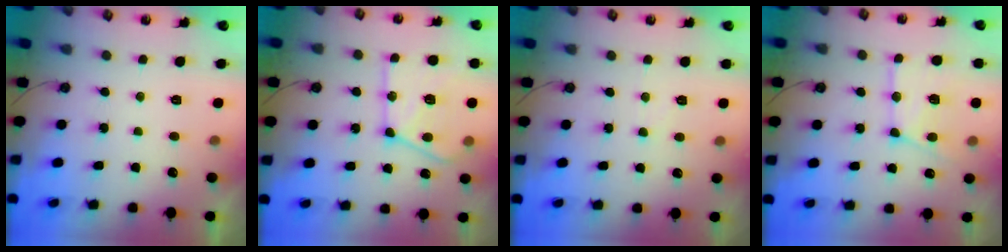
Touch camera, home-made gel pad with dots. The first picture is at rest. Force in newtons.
{"total": 19.3, "press": 19.1, "slide": 2.0}
{"total": 2.4, "press": 2.4, "slide": 0.5}
{"total": 14.5, "press": 14.5, "slide": 1.1}